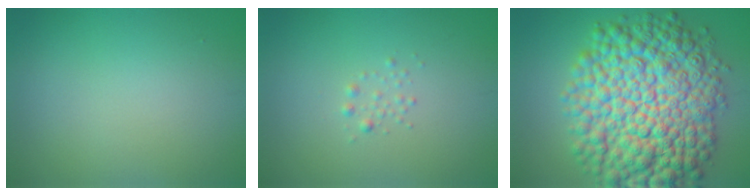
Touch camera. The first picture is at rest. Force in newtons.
{"total": 0.7, "press": 0.7, "slide": 0.0}
{"total": 14.9, "press": 14.9, "slide": 0.3}